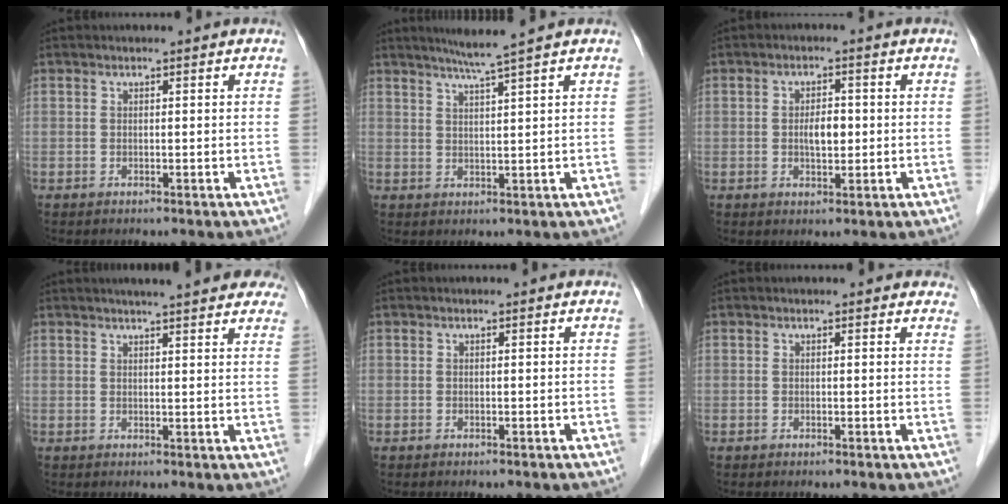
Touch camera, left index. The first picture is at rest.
{"total": 4.3, "force": [3.3, -1.6, 2.3], "torque": [-0.040, -0.007, 0.063]}
{"total": 3.3, "force": [-0.2, 1.5, 3.0], "torque": [-0.052, 0.002, -0.001]}
{"total": 15.7, "force": [13.5, 2.4, 7.6], "torque": [-0.089, 0.020, 0.151]}
{"total": 0.0}
{"total": 3.8, "force": [3.4, 1.0, 1.3], "torque": [-0.004, 0.004, 0.021]}